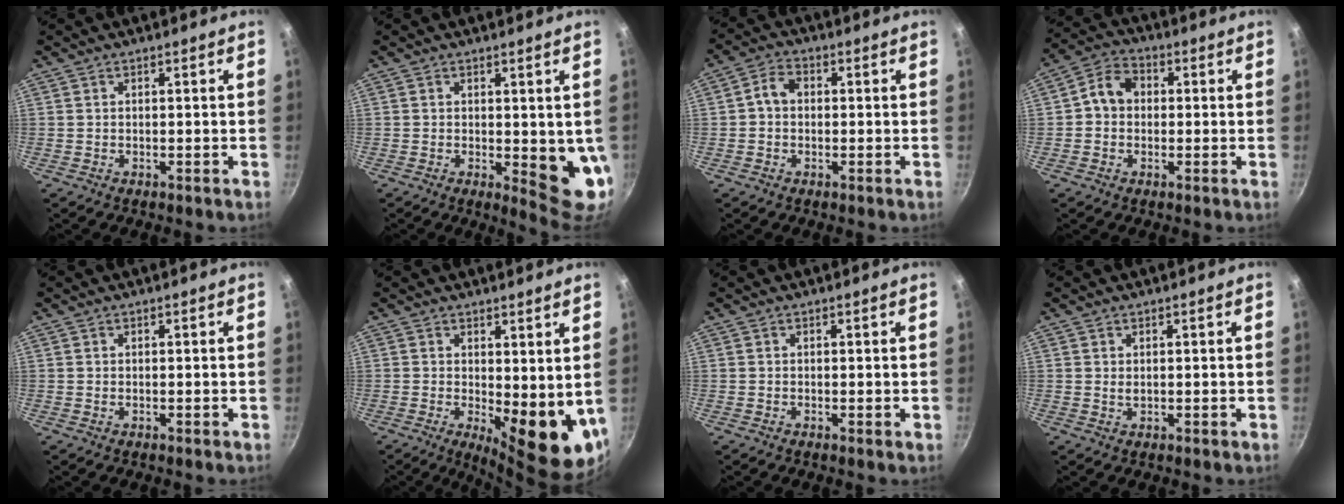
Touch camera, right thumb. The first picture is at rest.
{"total": 8.1, "force": [0.1, 3.1, 7.6], "torque": [-0.078, -0.019, 0.006]}
{"total": 4.2, "force": [0.0, 3.3, 2.6], "torque": [-0.038, 0.014, -0.010]}
{"total": 6.8, "force": [0.4, 5.6, 3.9], "torque": [-0.044, 0.019, -0.011]}
{"total": 0.0}
{"total": 11.5, "force": [0.8, 4.8, 10.4], "torque": [-0.110, -0.025, 0.023]}
{"total": 0.5, "force": [0.3, 0.3, 0.4], "torque": [-0.006, -0.002, 0.003]}
{"total": 1.1, "force": [0.6, 0.6, 0.7], "torque": [-0.010, -0.007, 0.008]}